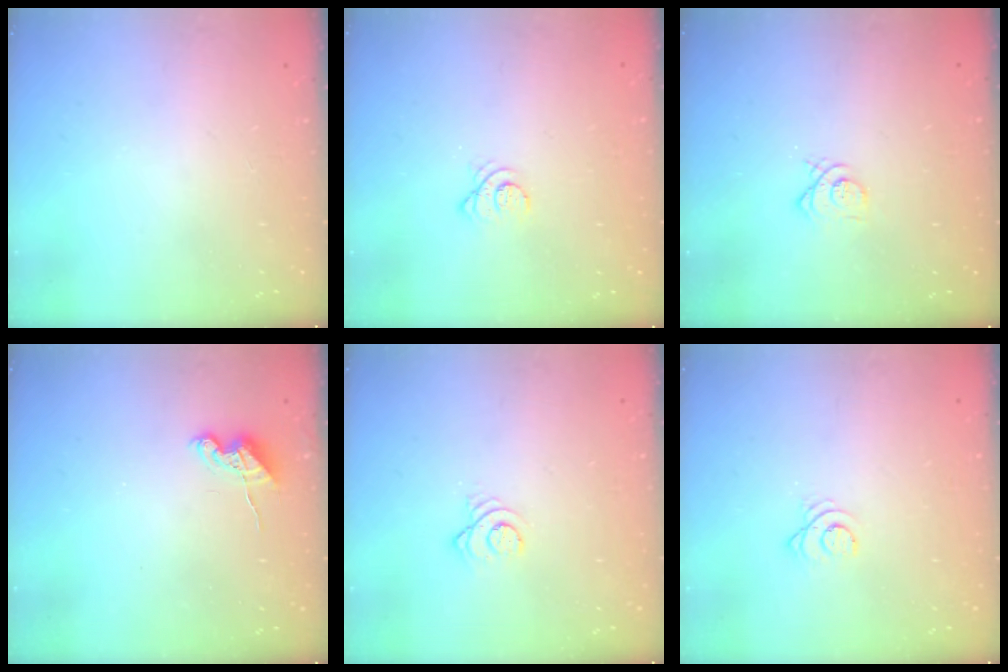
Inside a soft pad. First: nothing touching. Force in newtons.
{"total": 3.3, "press": 3.2, "slide": 0.5}
{"total": 4.6, "press": 4.6, "slide": 0.4}
{"total": 5.5, "press": 5.5, "slide": 0.6}
{"total": 3.3, "press": 3.3, "slide": 0.2}
{"total": 2.3, "press": 2.3, "slide": 0.3}